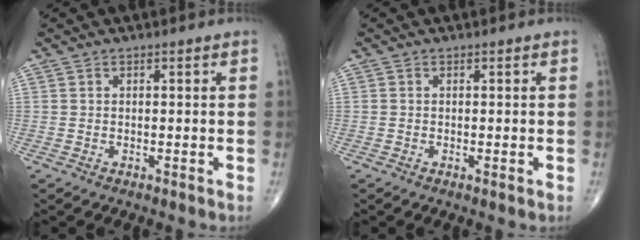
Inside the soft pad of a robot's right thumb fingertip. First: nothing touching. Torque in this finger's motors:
{"motor_torque": [-0.45, 0.38, 0.15, 0.20, -0.02]}